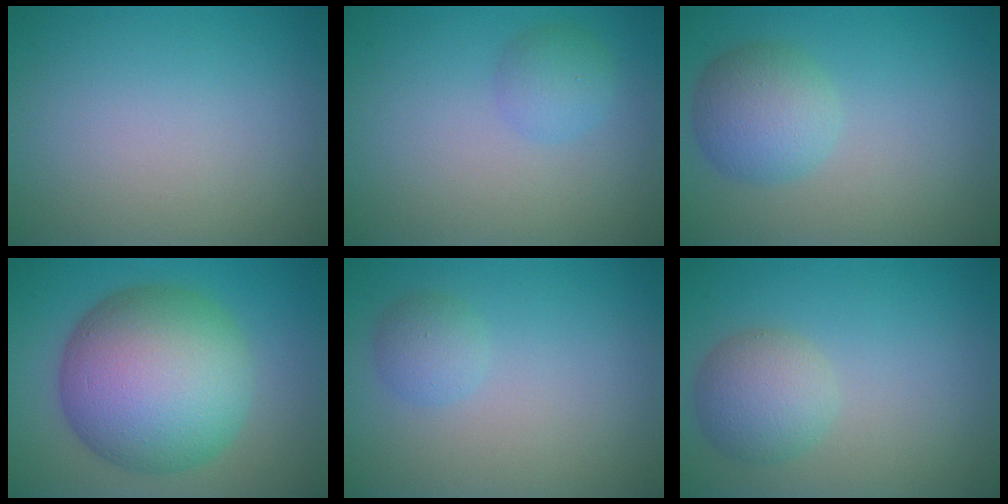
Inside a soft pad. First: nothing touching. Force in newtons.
{"total": 2.0, "press": 2.0, "slide": 0.1}
{"total": 4.2, "press": 4.2, "slide": 0.1}
{"total": 13.9, "press": 13.9, "slide": 0.4}
{"total": 1.7, "press": 1.7, "slide": 0.1}
{"total": 3.7, "press": 3.7, "slide": 0.1}